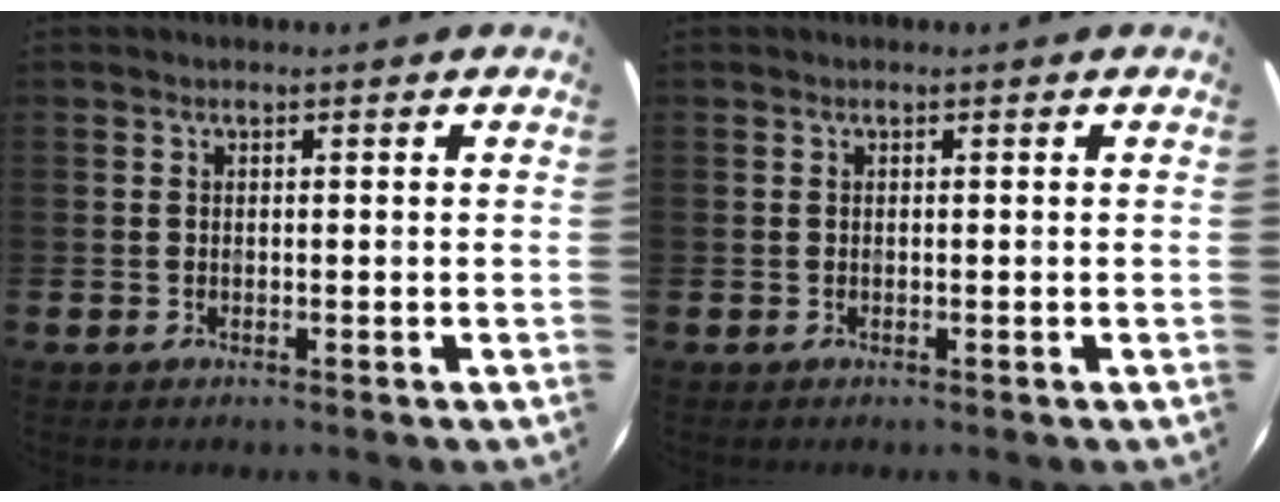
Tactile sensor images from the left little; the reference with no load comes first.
{"total": 0.0}